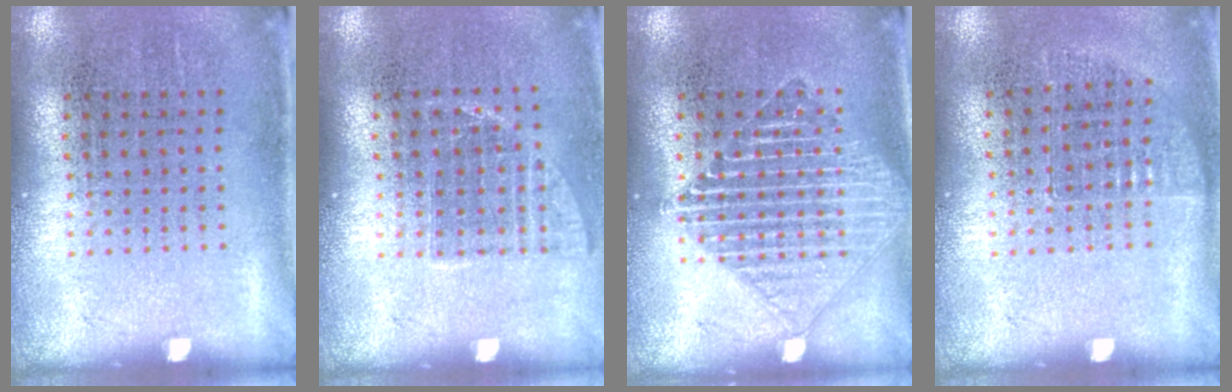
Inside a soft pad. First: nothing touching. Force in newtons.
{"total": 0.8, "press": 0.8, "slide": 0.3}
{"total": 1.7, "press": 1.7, "slide": 0.2}
{"total": 0.7, "press": 0.6, "slide": 0.1}